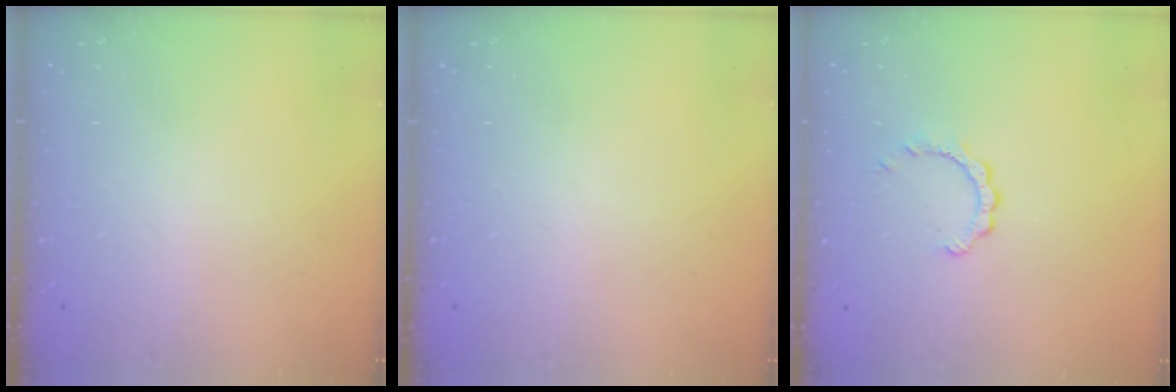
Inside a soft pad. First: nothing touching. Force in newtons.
{"total": 0.0}
{"total": 2.6, "press": 2.6, "slide": 0.2}